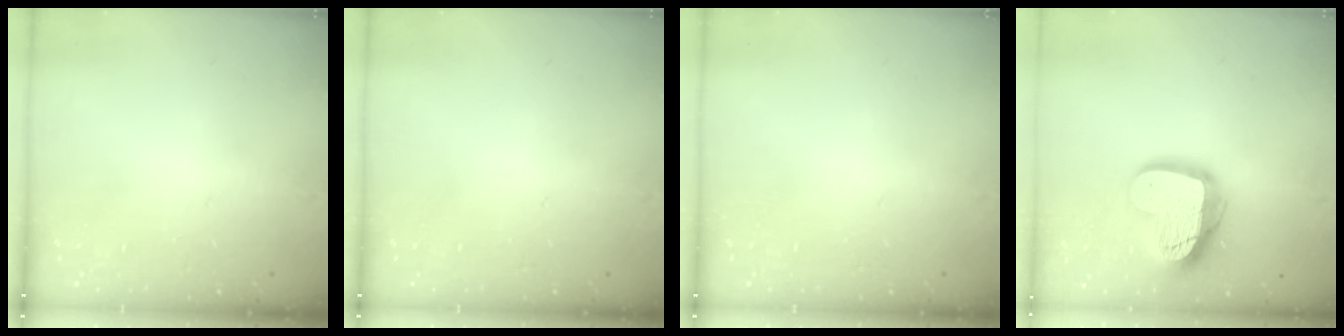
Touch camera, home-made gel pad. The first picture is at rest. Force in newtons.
{"total": 0.0}
{"total": 0.0}
{"total": 18.3, "press": 18.2, "slide": 1.6}